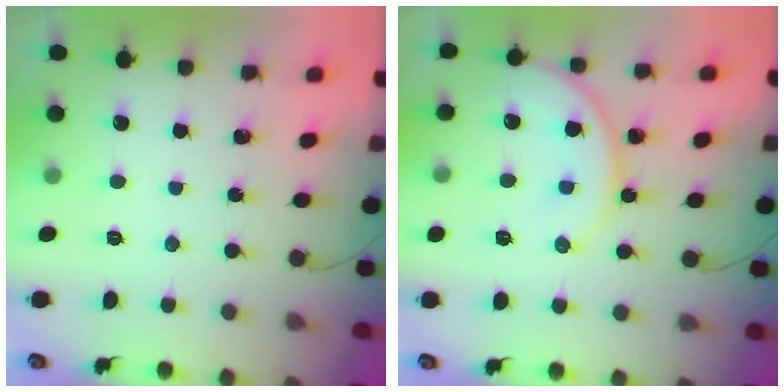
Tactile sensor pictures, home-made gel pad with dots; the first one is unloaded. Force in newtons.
{"total": 12.4, "press": 12.3, "slide": 1.1}